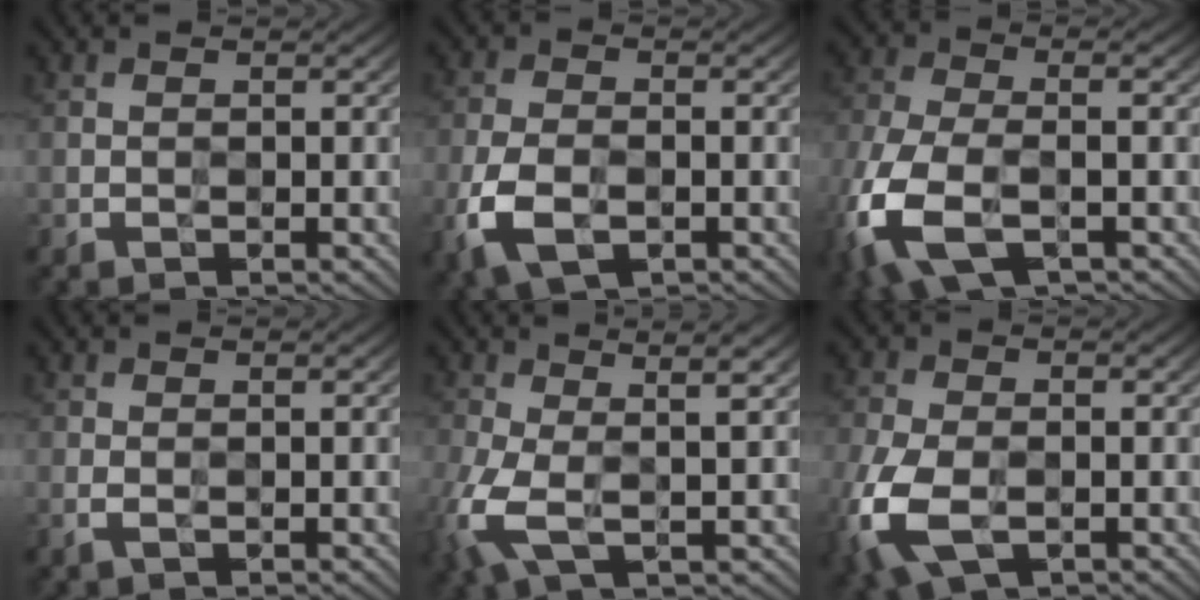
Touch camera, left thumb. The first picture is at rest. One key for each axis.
{"total": 7.0, "fx": -2.8, "fy": 3.9, "fz": 5.1, "tx": -0.127, "ty": -0.014, "tz": -0.060}
{"total": 12.1, "fx": -4.7, "fy": 5.4, "fz": 9.8, "tx": -0.264, "ty": -0.029, "tz": -0.089}
{"total": 1.0, "fx": -0.1, "fy": 0.2, "fz": 1.0, "tx": -0.024, "ty": 0.001, "tz": -0.004}
{"total": 8.6, "fx": 0.1, "fy": 3.1, "fz": 8.1, "tx": -0.188, "ty": -0.007, "tz": -0.006}
{"total": 9.7, "fx": -3.2, "fy": 5.7, "fz": 7.2, "tx": -0.208, "ty": -0.023, "tz": -0.064}